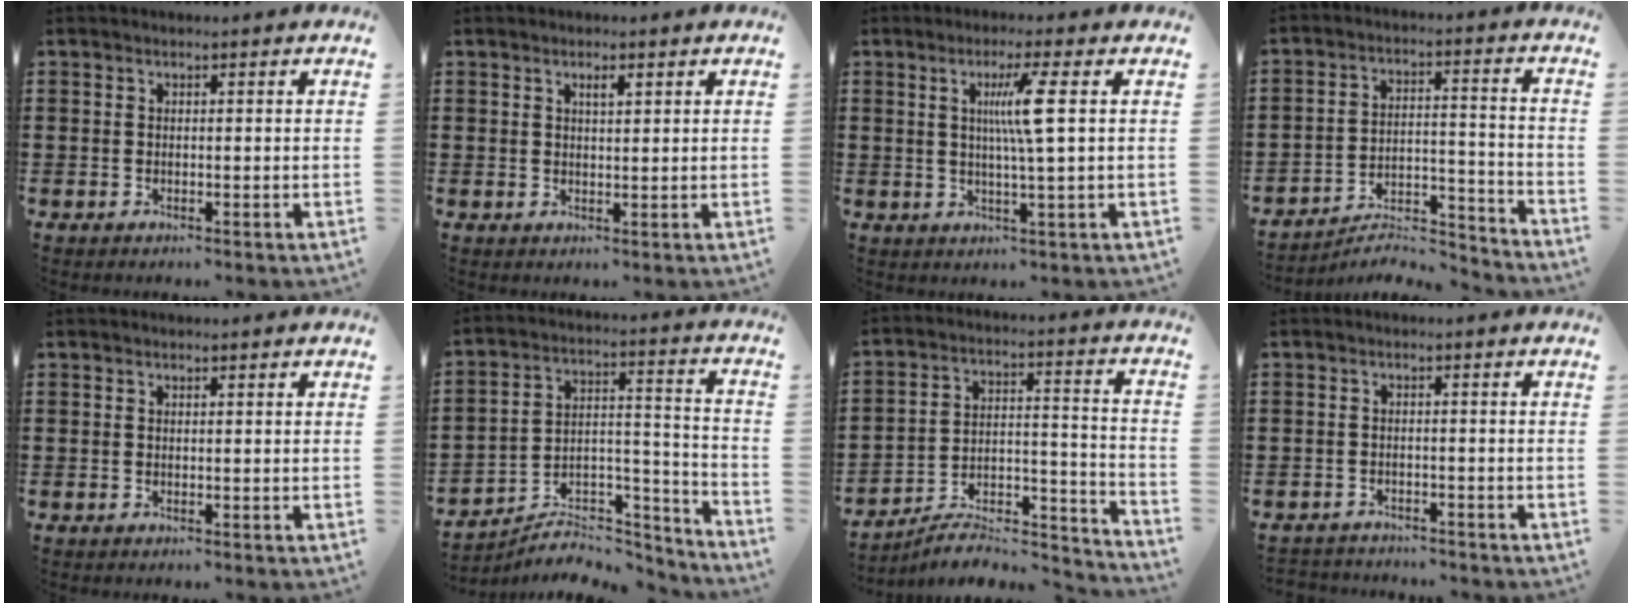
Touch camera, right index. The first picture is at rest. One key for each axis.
{"total": 1.3, "fx": 0.6, "fy": 0.4, "fz": 1.2, "tx": -0.015, "ty": -0.001, "tz": 0.006}
{"total": 5.8, "fx": 1.3, "fy": -0.6, "fz": 5.7, "tx": -0.112, "ty": -0.004, "tz": 0.014}
{"total": 5.8, "fx": -5.5, "fy": 0.9, "fz": 1.7, "tx": -0.025, "ty": 0.002, "tz": -0.109}
{"total": 0.0}
{"total": 6.6, "fx": -6.1, "fy": 2.0, "fz": 1.7, "tx": -0.019, "ty": 0.011, "tz": -0.117}
{"total": 6.9, "fx": -6.1, "fy": 2.0, "fz": 2.3, "tx": -0.036, "ty": 0.005, "tz": -0.120}
{"total": 2.0, "fx": -2.0, "fy": 0.2, "fz": -0.4, "tx": 0.002, "ty": 0.002, "tz": -0.046}